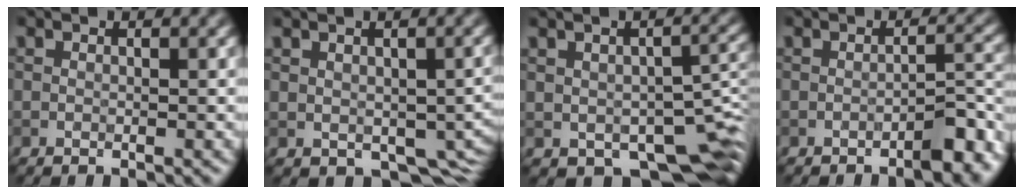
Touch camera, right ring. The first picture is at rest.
{"total": 4.2, "force": [-1.2, 2.5, 3.1], "torque": [-0.063, -0.020, 0.019]}
{"total": 7.5, "force": [-4.1, 3.6, 5.2], "torque": [-0.082, -0.022, -0.028]}
{"total": 3.5, "force": [-3.0, 0.1, 1.8], "torque": [-0.033, 0.007, -0.023]}